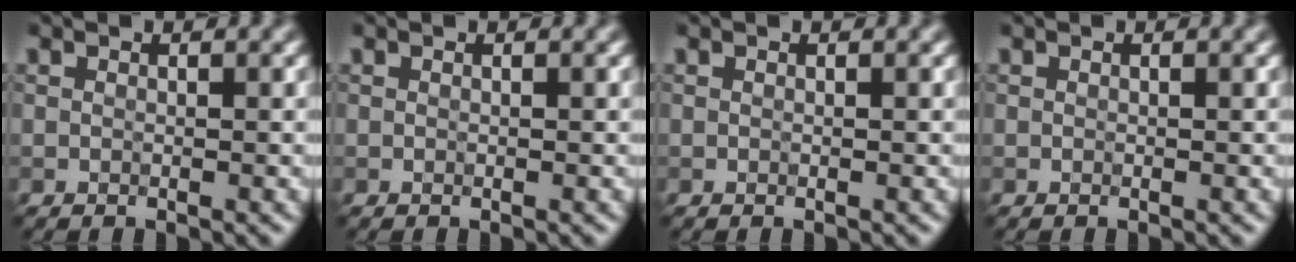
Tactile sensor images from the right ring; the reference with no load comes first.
{"total": 0.0}
{"total": 0.0}
{"total": 0.0}